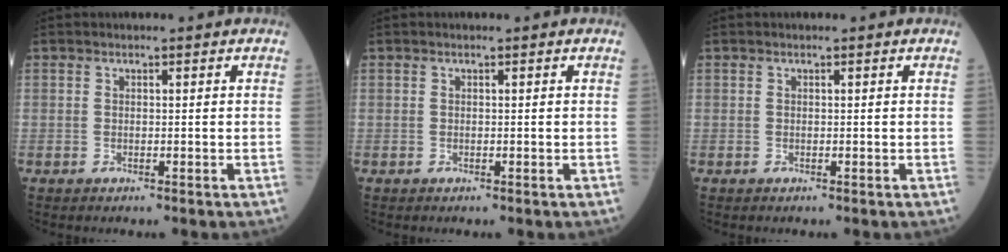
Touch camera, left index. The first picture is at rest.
{"total": 0.7, "force": [-0.6, 0.0, -0.2], "torque": [0.002, -0.006, -0.012]}
{"total": 0.0}